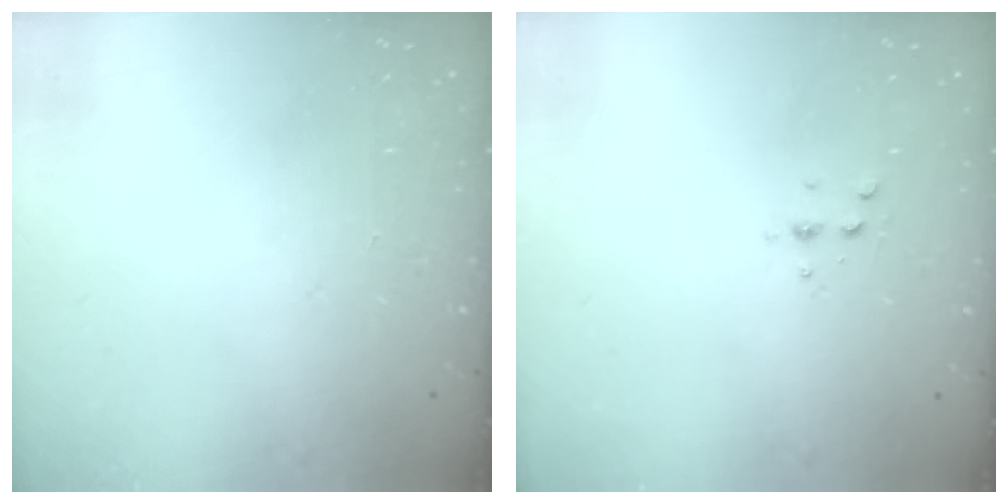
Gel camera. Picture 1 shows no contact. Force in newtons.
{"total": 3.7, "press": 3.6, "slide": 0.5}